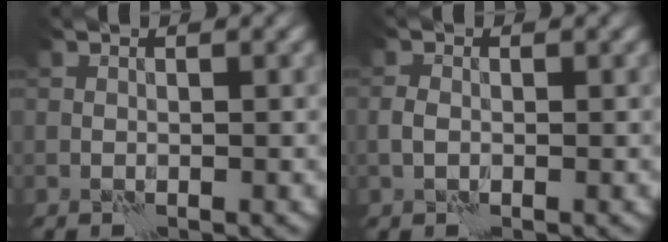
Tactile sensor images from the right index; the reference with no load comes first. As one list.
[{"total": 1.1, "force": [-0.1, 0.8, 0.7], "torque": [-0.015, 0.004, -0.005]}]